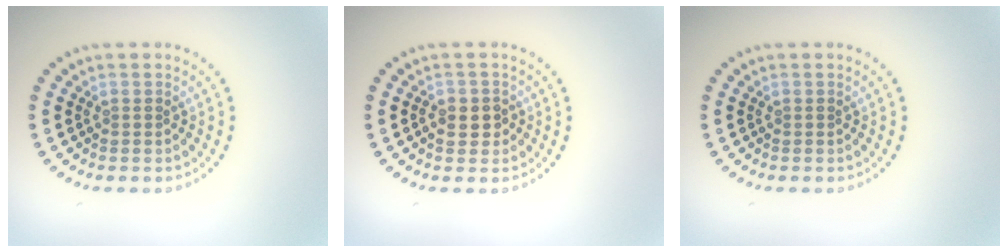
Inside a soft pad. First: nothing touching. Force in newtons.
{"total": 2.3, "press": 2.3, "slide": 0.6}
{"total": 0.0}